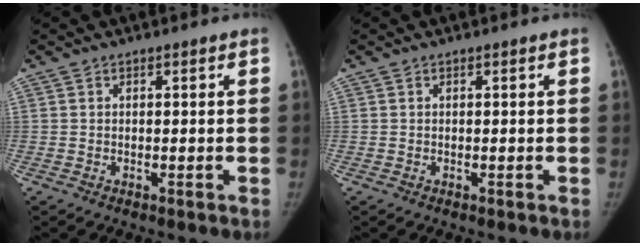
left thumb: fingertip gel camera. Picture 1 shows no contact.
{"total": 0.0}